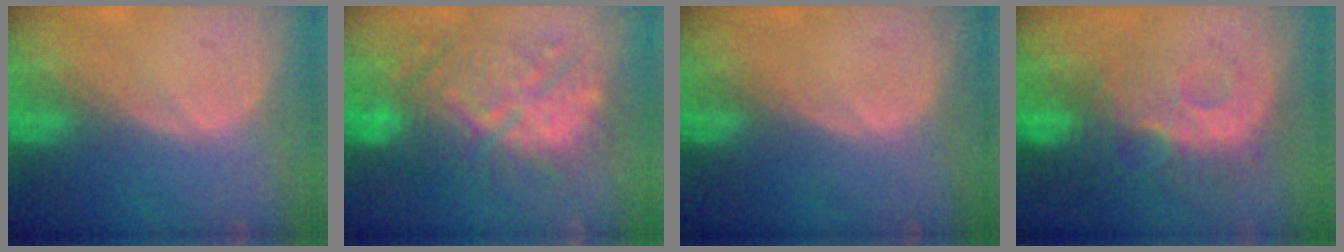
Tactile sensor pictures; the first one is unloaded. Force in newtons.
{"total": 11.0, "press": 10.9, "slide": 1.8}
{"total": 0.0}
{"total": 9.3, "press": 8.4, "slide": 4.0}